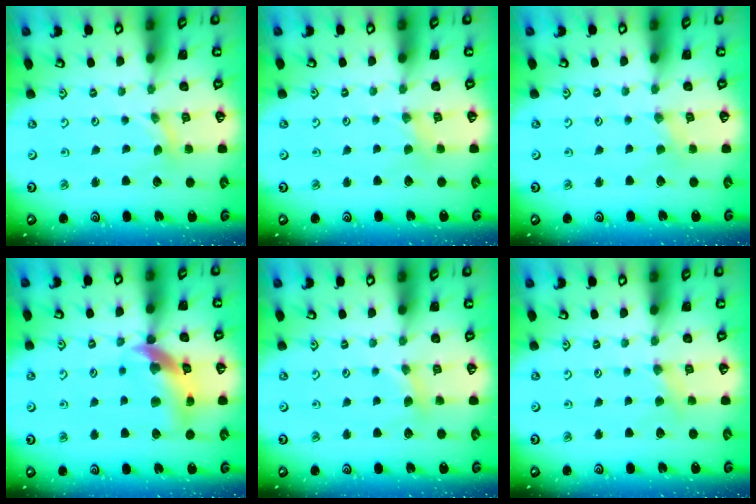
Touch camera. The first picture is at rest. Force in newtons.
{"total": 1.6, "press": 1.5, "slide": 0.4}
{"total": 0.0}
{"total": 14.5, "press": 14.4, "slide": 2.0}
{"total": 3.1, "press": 3.0, "slide": 0.3}
{"total": 3.7, "press": 3.7, "slide": 0.6}